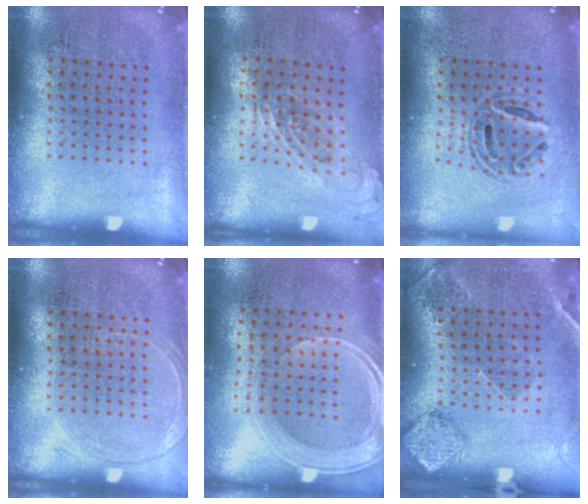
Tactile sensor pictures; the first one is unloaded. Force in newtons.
{"total": 0.8, "press": 0.7, "slide": 0.3}
{"total": 0.7, "press": 0.7, "slide": 0.1}
{"total": 1.2, "press": 1.1, "slide": 0.3}
{"total": 1.9, "press": 1.6, "slide": 1.1}
{"total": 1.6, "press": 1.5, "slide": 0.5}